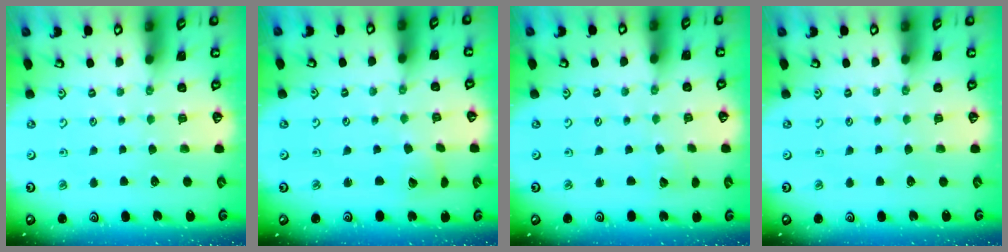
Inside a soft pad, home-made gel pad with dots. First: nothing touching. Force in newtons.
{"total": 3.3, "press": 3.3, "slide": 0.3}
{"total": 2.7, "press": 2.7, "slide": 0.3}
{"total": 0.0}